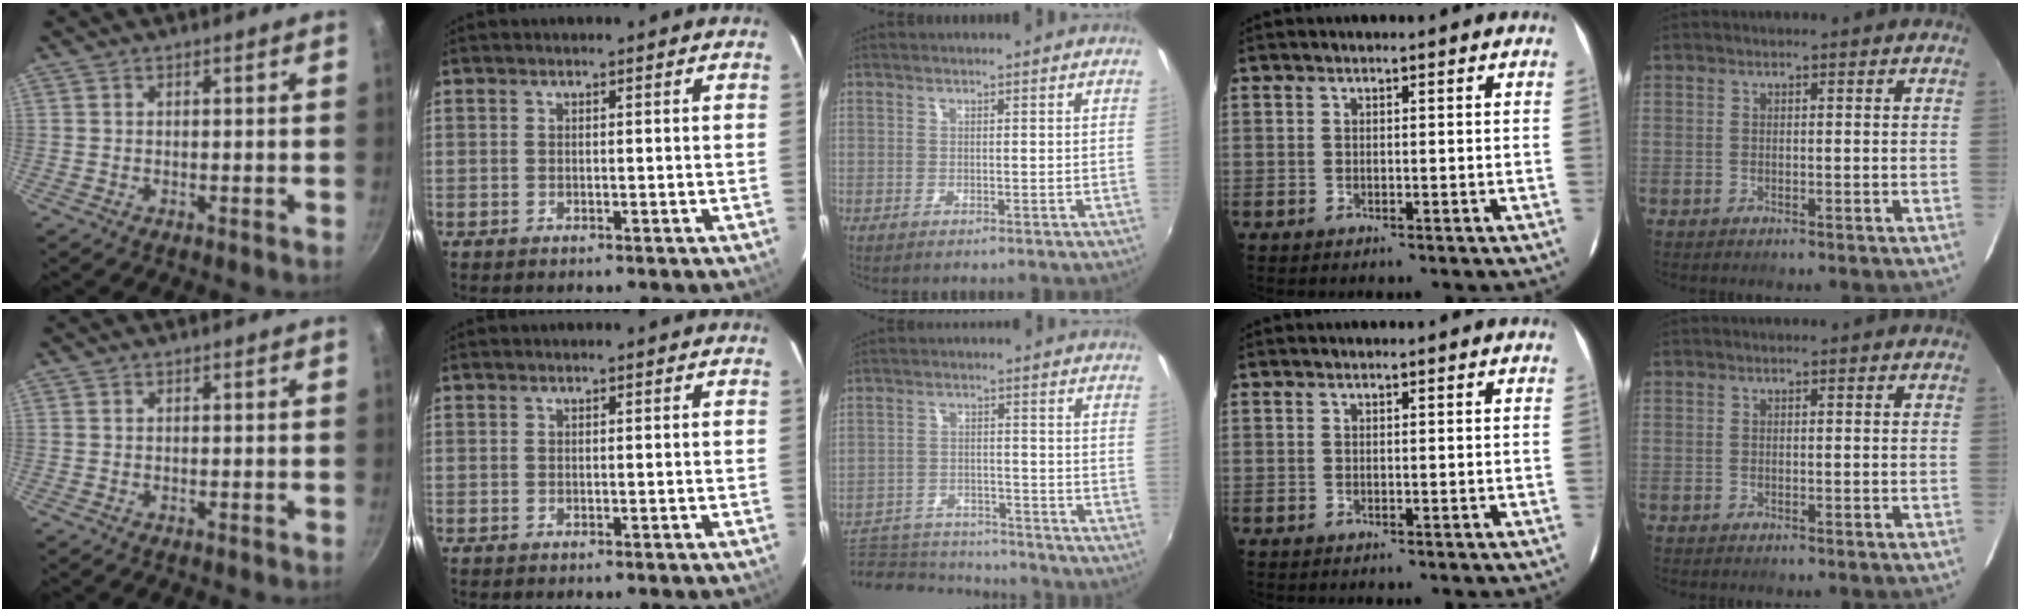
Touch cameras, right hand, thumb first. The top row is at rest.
{"middle": {"total": 12.8, "force": [-11.7, 4.0, 3.2], "torque": [-0.088, 0.010, -0.174]}}